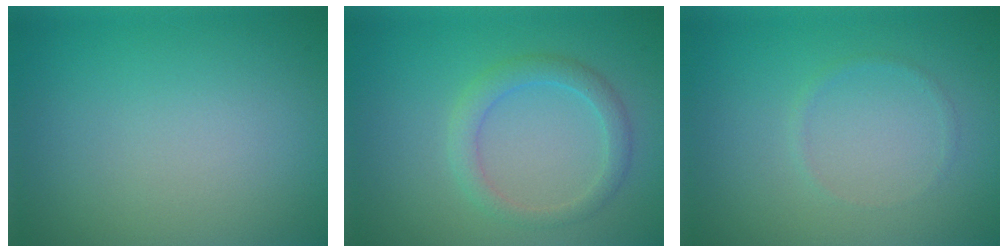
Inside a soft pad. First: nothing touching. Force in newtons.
{"total": 2.3, "press": 2.3, "slide": 0.1}
{"total": 0.6, "press": 0.6, "slide": 0.1}